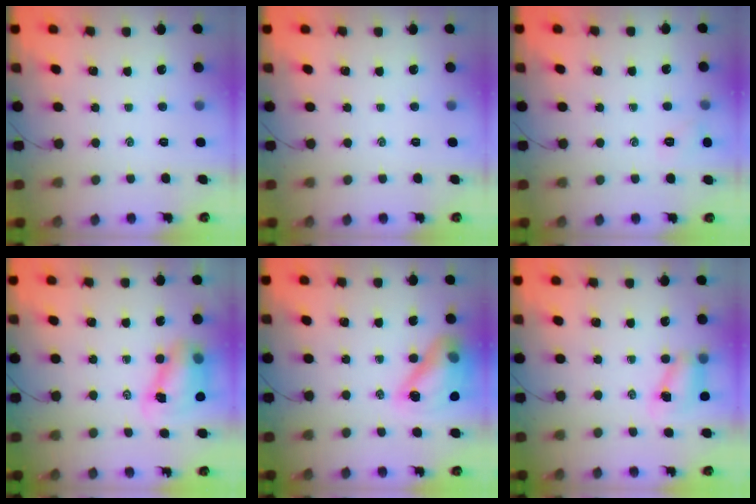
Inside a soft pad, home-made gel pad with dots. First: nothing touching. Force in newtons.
{"total": 0.0}
{"total": 5.1, "press": 4.9, "slide": 1.3}
{"total": 8.2, "press": 8.0, "slide": 1.8}
{"total": 14.4, "press": 13.9, "slide": 4.0}
{"total": 6.0, "press": 5.9, "slide": 0.8}